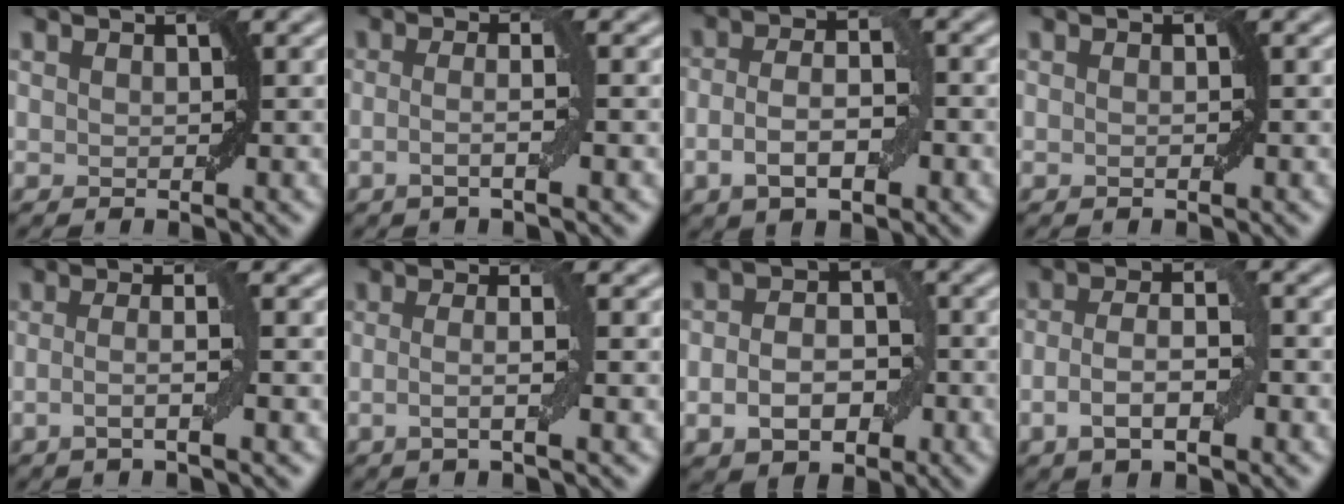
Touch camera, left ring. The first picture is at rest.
{"total": 2.8, "force": [-0.5, 0.6, 2.7], "torque": [-0.043, -0.002, -0.015]}
{"total": 4.7, "force": [-1.4, 2.1, 3.9], "torque": [-0.074, 0.003, -0.030]}
{"total": 0.6, "force": [-0.2, 0.0, 0.5], "torque": [-0.009, 0.000, -0.003]}
{"total": 3.0, "force": [-0.7, 0.6, 2.8], "torque": [-0.047, 0.001, -0.020]}
{"total": 3.1, "force": [-0.4, 0.7, 3.0], "torque": [-0.050, -0.005, -0.012]}
{"total": 5.2, "force": [-1.6, 3.5, 3.5], "torque": [-0.056, 0.002, -0.031]}
{"total": 4.5, "force": [-1.5, 1.7, 3.9], "torque": [-0.073, 0.004, -0.033]}